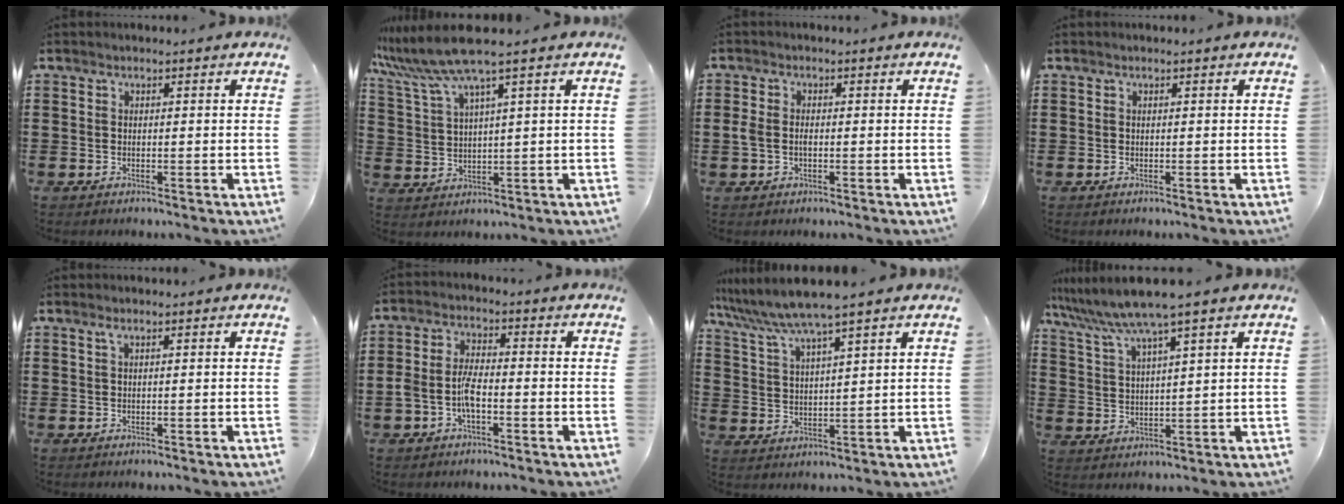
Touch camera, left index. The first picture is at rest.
{"total": 7.1, "force": [5.0, -0.2, 5.1], "torque": [-0.132, -0.025, 0.083]}
{"total": 2.4, "force": [-0.3, 1.3, 1.9], "torque": [-0.054, -0.003, -0.010]}
{"total": 0.0}
{"total": 0.6, "force": [0.3, 0.0, 0.6], "torque": [-0.012, 0.000, 0.006]}
{"total": 5.1, "force": [-1.9, 2.1, 4.3], "torque": [-0.101, 0.001, -0.041]}
{"total": 6.0, "force": [5.0, -0.3, 3.3], "torque": [-0.080, -0.023, 0.085]}
{"total": 6.8, "force": [5.1, -0.4, 4.5], "torque": [-0.102, -0.023, 0.086]}